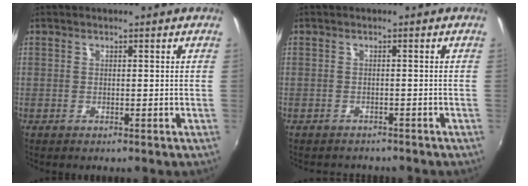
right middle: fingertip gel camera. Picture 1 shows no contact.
{"total": 2.9, "force": [-2.7, 1.1, 0.5], "torque": [-0.018, -0.016, -0.038]}